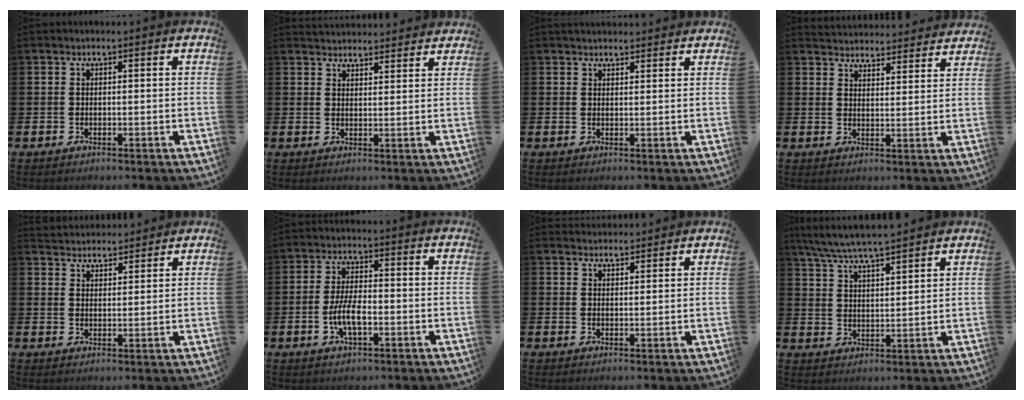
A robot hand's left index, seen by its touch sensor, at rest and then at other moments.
{"total": 3.1, "force": [3.1, 0.5, -0.1], "torque": [0.008, -0.022, 0.054]}
{"total": 1.9, "force": [1.8, 0.5, 0.1], "torque": [0.006, -0.009, 0.031]}
{"total": 4.3, "force": [4.2, 0.6, -0.3], "torque": [-0.004, -0.032, 0.076]}
{"total": 3.7, "force": [3.6, 0.8, -0.5], "torque": [-0.006, -0.015, 0.066]}
{"total": 5.1, "force": [-1.3, 2.0, 4.5], "torque": [-0.086, -0.001, -0.028]}
{"total": 2.4, "force": [2.3, 0.6, 0.0], "torque": [0.007, -0.013, 0.040]}
{"total": 6.4, "force": [6.1, 0.3, 1.9], "torque": [-0.060, -0.029, 0.110]}